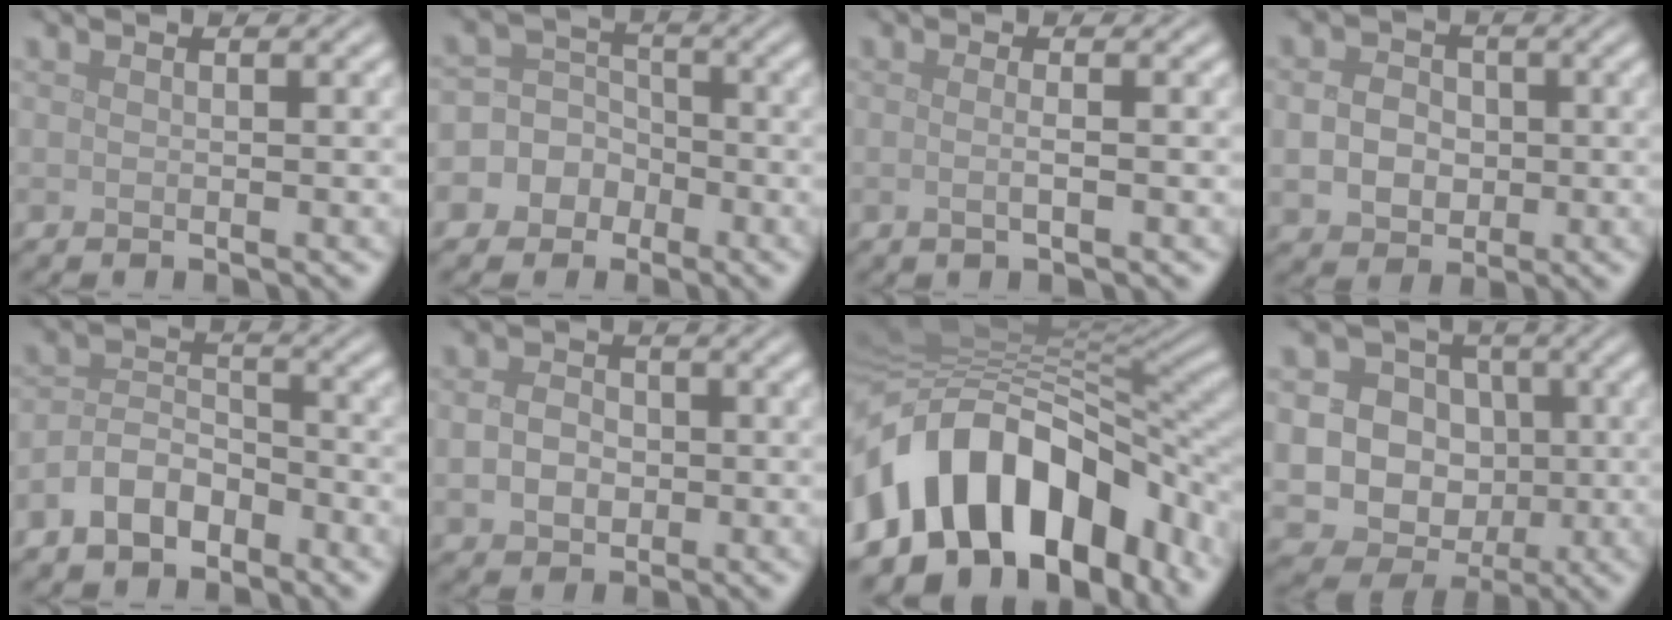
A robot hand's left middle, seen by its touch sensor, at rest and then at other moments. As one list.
[{"total": 7.7, "force": [-3.2, 6.9, 1.2], "torque": [-0.016, 0.011, -0.086]}, {"total": 1.6, "force": [-0.1, 0.6, 1.5], "torque": [-0.018, -0.005, -0.009]}, {"total": 4.1, "force": [-0.2, 3.4, 2.2], "torque": [-0.040, 0.000, -0.010]}, {"total": 4.0, "force": [-2.6, 2.3, 2.0], "torque": [-0.035, 0.007, -0.056]}, {"total": 3.0, "force": [-0.1, 2.5, 1.8], "torque": [-0.033, -0.002, -0.007]}, {"total": 15.0, "force": [-5.7, 9.7, 9.8], "torque": [-0.162, 0.011, -0.096]}, {"total": 13.4, "force": [-0.4, 12.7, 4.4], "torque": [-0.108, 0.018, -0.028]}]